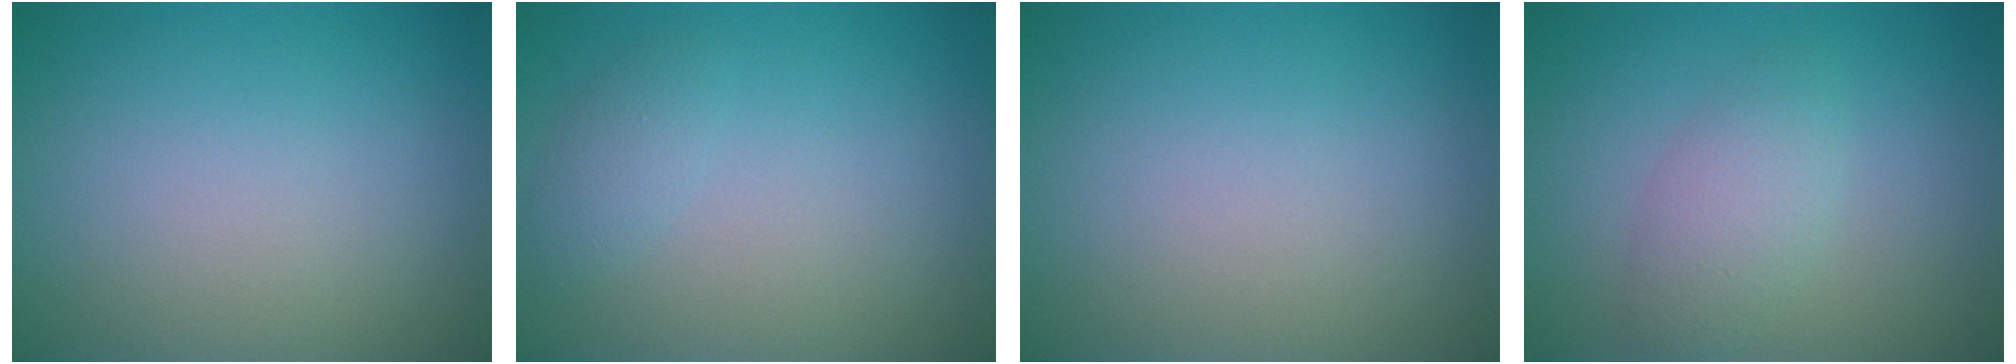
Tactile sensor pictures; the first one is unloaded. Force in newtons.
{"total": 1.2, "press": 1.2, "slide": 0.1}
{"total": 0.0}
{"total": 2.7, "press": 2.7, "slide": 0.1}